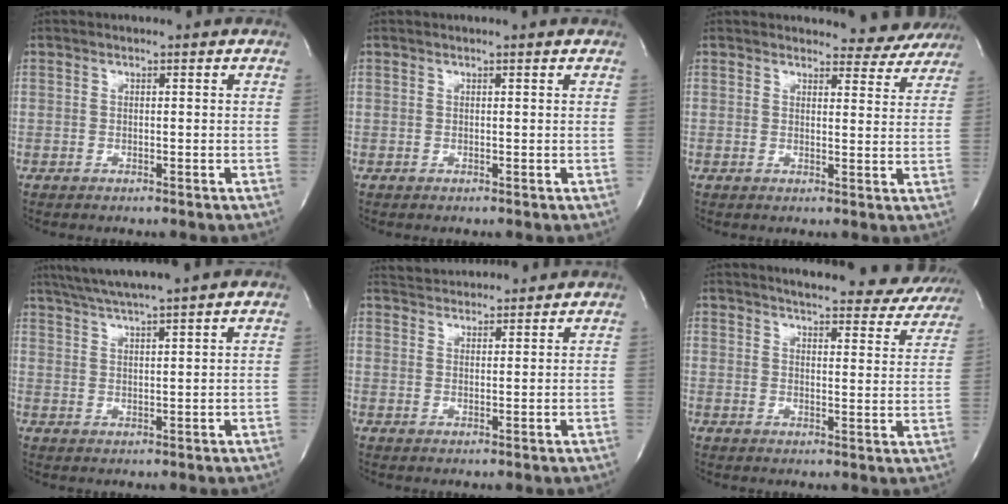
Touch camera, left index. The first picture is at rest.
{"total": 0.9, "force": [0.8, -0.1, 0.3], "torque": [-0.011, 0.002, 0.014]}
{"total": 7.3, "force": [7.0, 1.8, -0.1], "torque": [0.022, -0.019, 0.060]}
{"total": 7.8, "force": [6.6, -1.3, 3.9], "torque": [-0.070, 0.015, 0.110]}
{"total": 6.1, "force": [6.0, 0.7, 0.8], "torque": [-0.018, 0.029, 0.095]}
{"total": 20.7, "force": [19.3, 4.1, 6.2], "torque": [-0.074, -0.044, 0.217]}